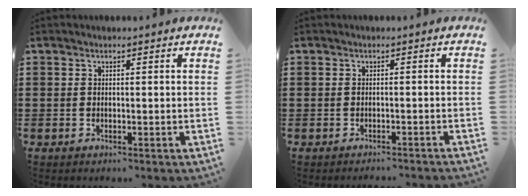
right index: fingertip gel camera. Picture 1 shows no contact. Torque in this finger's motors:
{"motor_torque": [0.03, 0.54, -0.84, -0.21]}